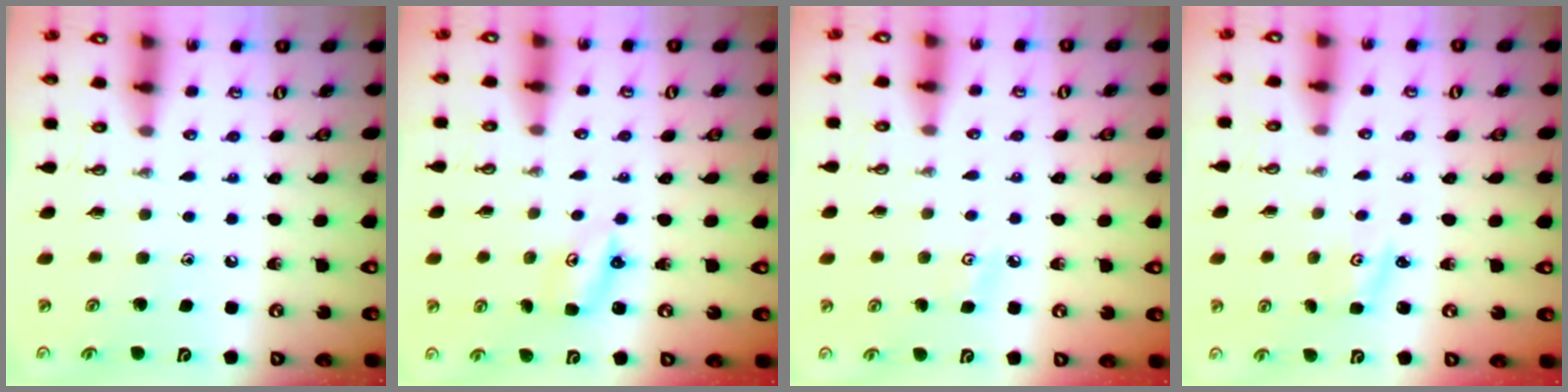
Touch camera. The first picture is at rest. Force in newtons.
{"total": 2.9, "press": 2.9, "slide": 0.3}
{"total": 3.4, "press": 3.4, "slide": 0.5}
{"total": 1.4, "press": 1.4, "slide": 0.3}